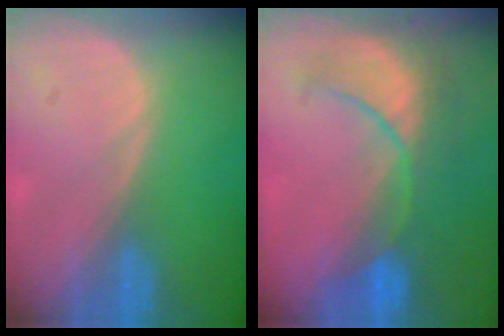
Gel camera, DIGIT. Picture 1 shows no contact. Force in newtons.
{"total": 8.4, "press": 8.3, "slide": 1.6}